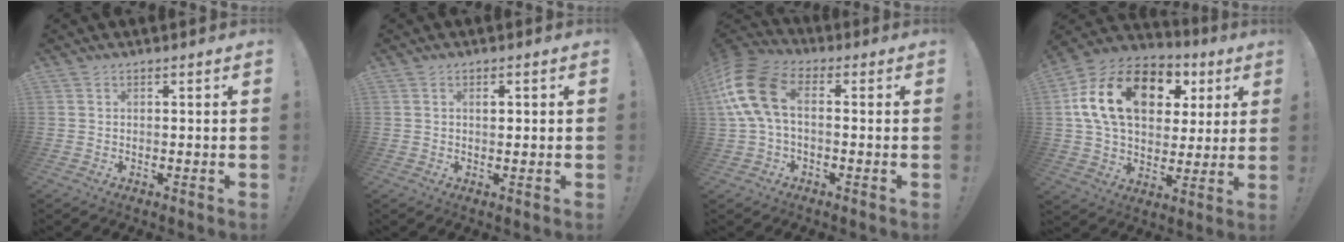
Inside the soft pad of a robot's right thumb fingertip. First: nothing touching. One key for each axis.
{"total": 1.0, "fx": 0.3, "fy": 0.5, "fz": 0.8, "tx": -0.002, "ty": -0.004, "tz": 0.002}
{"total": 13.7, "fx": 1.8, "fy": 8.3, "fz": 10.7, "tx": -0.230, "ty": 0.015, "tz": 0.036}
{"total": 21.9, "fx": 7.1, "fy": 14.4, "fz": 14.8, "tx": -0.261, "ty": -0.013, "tz": 0.129}